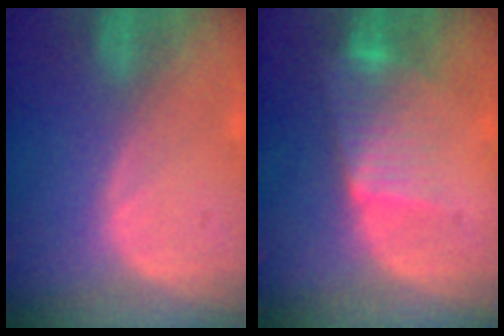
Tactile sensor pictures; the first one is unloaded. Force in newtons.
{"total": 7.0, "press": 6.3, "slide": 3.1}